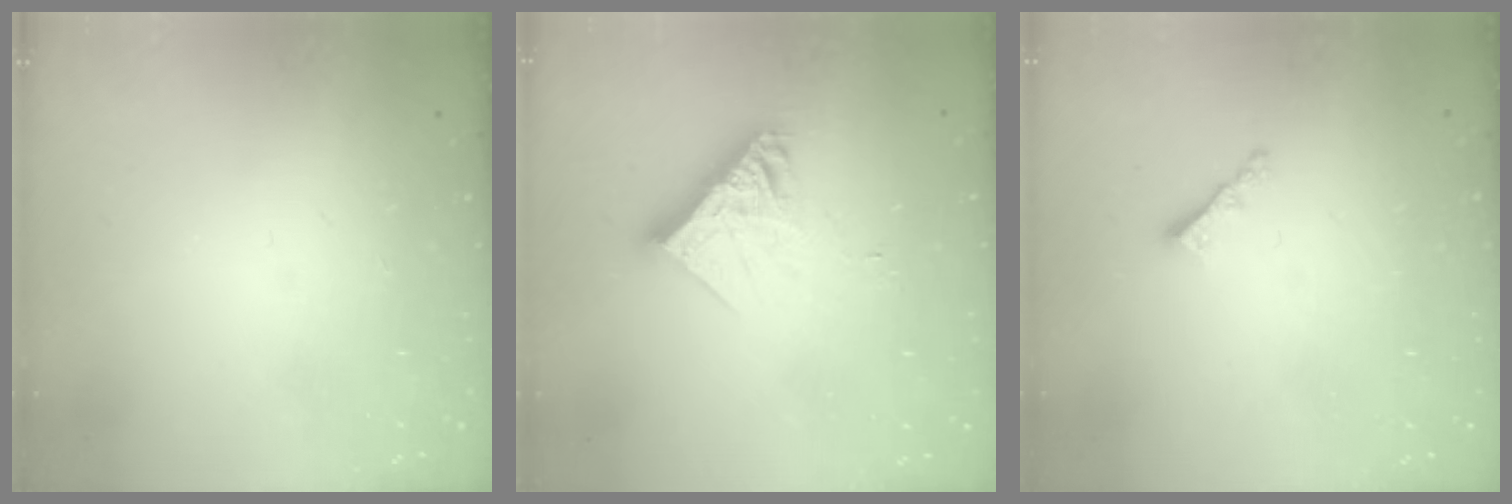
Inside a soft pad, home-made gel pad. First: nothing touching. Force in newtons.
{"total": 12.1, "press": 12.0, "slide": 1.1}
{"total": 2.9, "press": 2.9, "slide": 0.5}